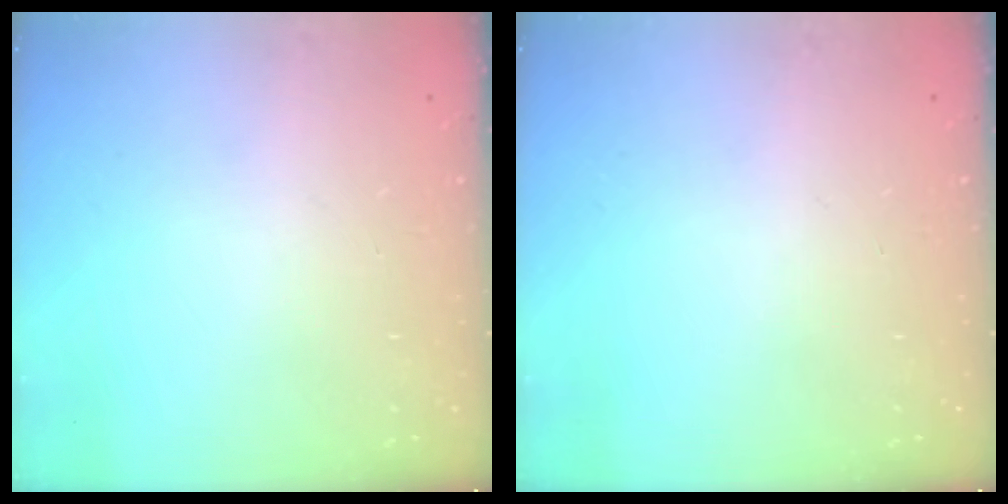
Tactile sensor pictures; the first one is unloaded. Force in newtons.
{"total": 0.0}